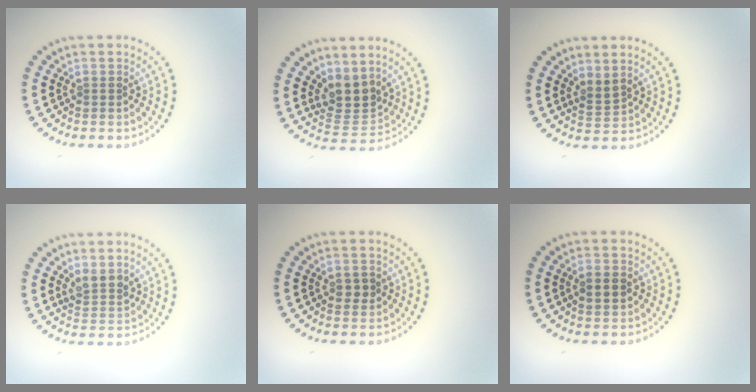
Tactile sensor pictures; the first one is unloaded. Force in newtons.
{"total": 3.6, "press": 3.2, "slide": 1.7}
{"total": 1.7, "press": 1.3, "slide": 1.1}
{"total": 2.2, "press": 1.8, "slide": 1.2}
{"total": 1.5, "press": 1.5, "slide": 0.1}
{"total": 2.1, "press": 2.1, "slide": 0.0}